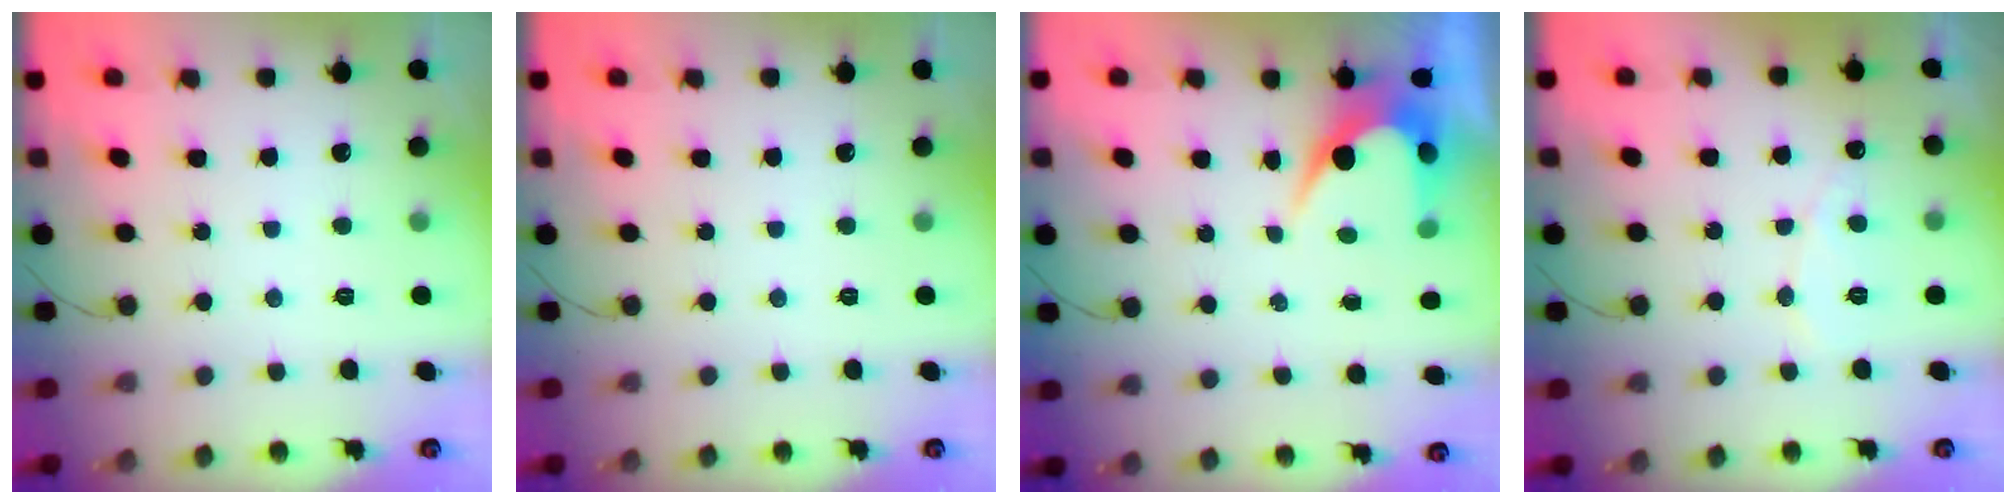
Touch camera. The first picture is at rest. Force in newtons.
{"total": 0.0}
{"total": 5.3, "press": 5.3, "slide": 0.3}
{"total": 5.7, "press": 5.7, "slide": 0.4}